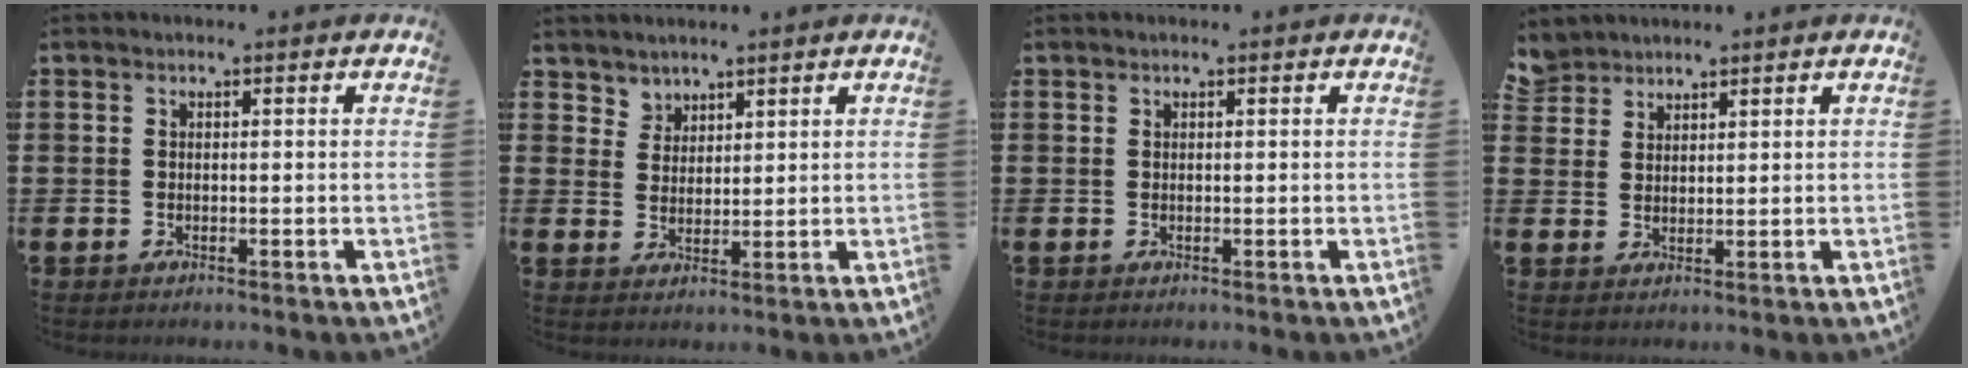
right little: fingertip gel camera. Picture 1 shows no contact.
{"total": 3.0, "force": [2.6, 1.5, -0.2], "torque": [0.001, -0.003, 0.050]}
{"total": 0.0}
{"total": 3.4, "force": [3.3, 0.9, -0.4], "torque": [0.006, -0.011, 0.063]}